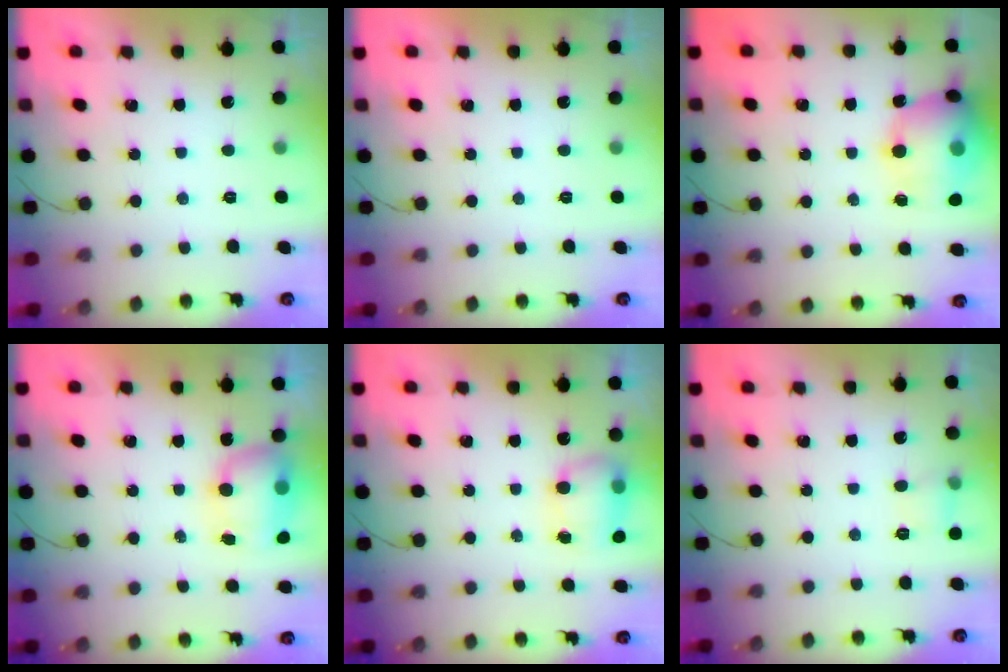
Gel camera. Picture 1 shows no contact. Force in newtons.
{"total": 0.0}
{"total": 16.0, "press": 15.7, "slide": 3.1}
{"total": 8.3, "press": 8.1, "slide": 1.8}
{"total": 7.7, "press": 7.7, "slide": 0.9}
{"total": 5.0, "press": 4.7, "slide": 1.7}